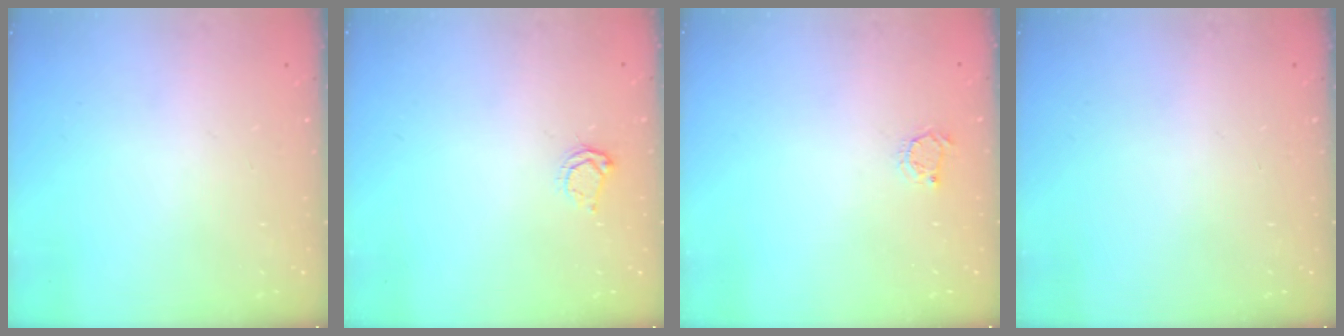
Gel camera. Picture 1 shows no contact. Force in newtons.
{"total": 3.5, "press": 3.5, "slide": 0.4}
{"total": 2.6, "press": 2.6, "slide": 0.4}
{"total": 0.0}